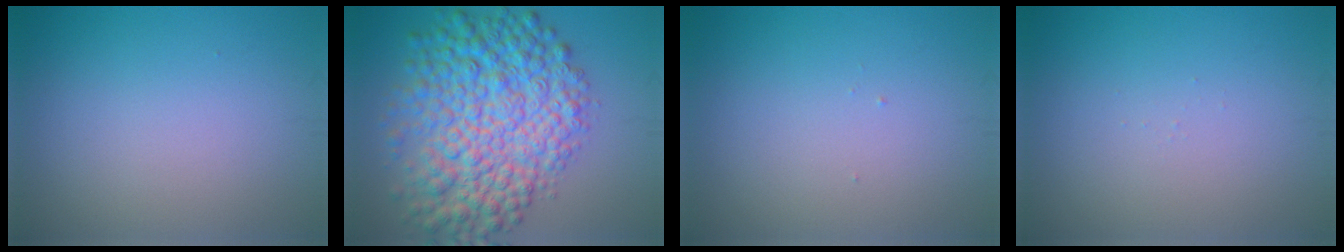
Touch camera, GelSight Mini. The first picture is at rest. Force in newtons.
{"total": 10.4, "press": 10.4, "slide": 0.2}
{"total": 0.0}
{"total": 0.0}